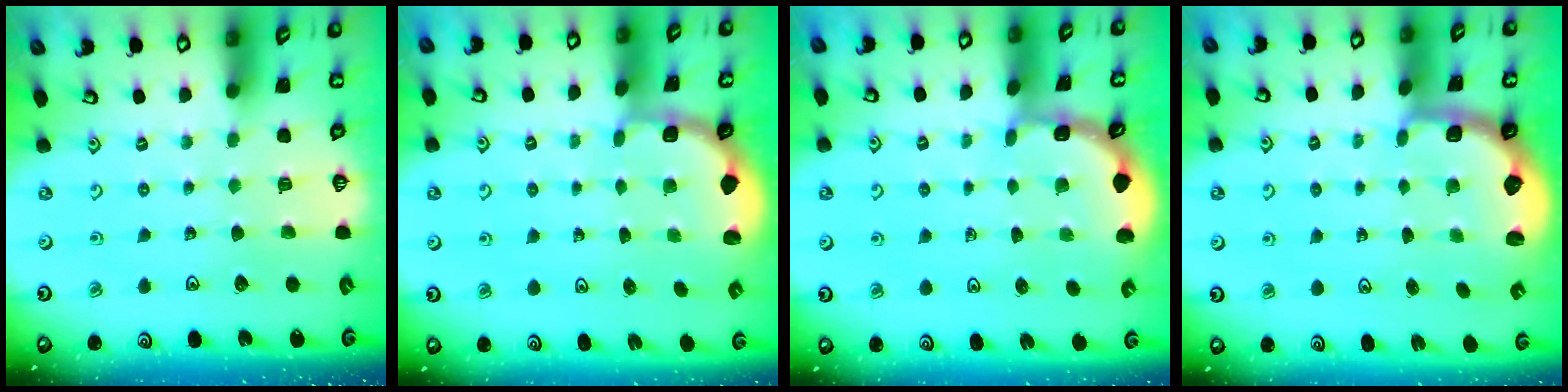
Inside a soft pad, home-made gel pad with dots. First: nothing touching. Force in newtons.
{"total": 1.8, "press": 1.6, "slide": 0.7}
{"total": 1.9, "press": 1.9, "slide": 0.2}
{"total": 2.6, "press": 2.0, "slide": 1.7}